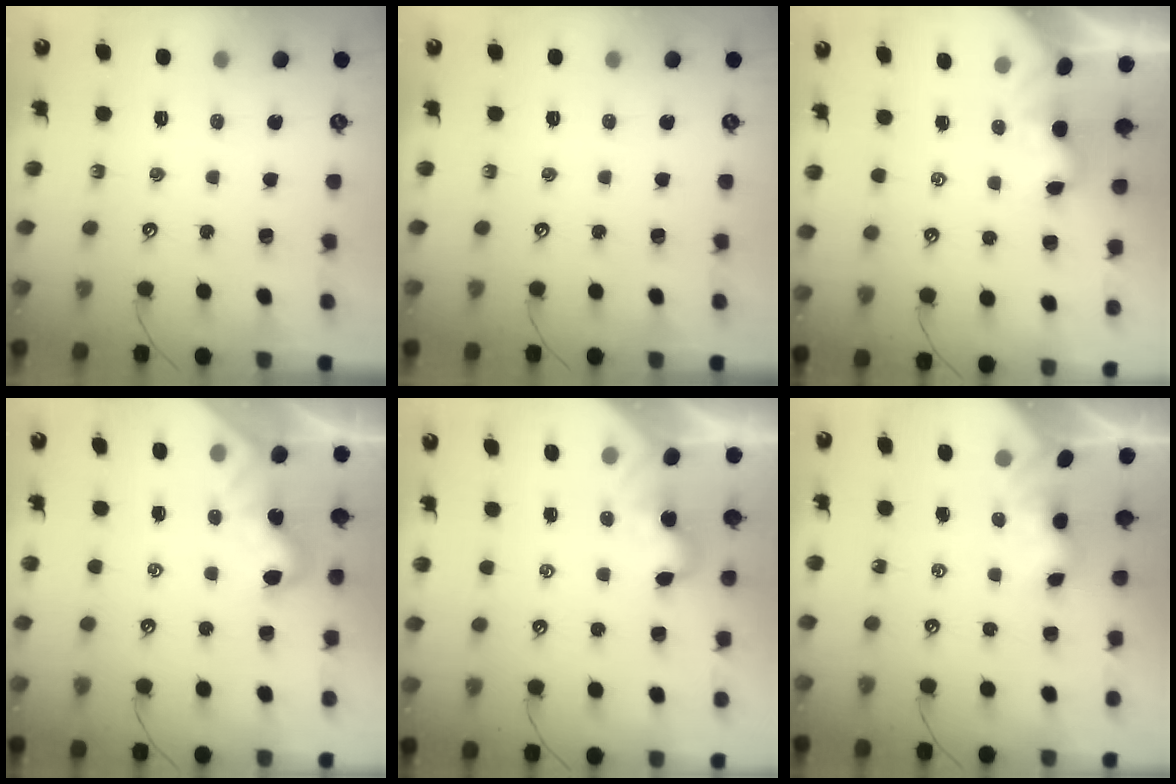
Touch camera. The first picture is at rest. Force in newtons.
{"total": 0.0}
{"total": 2.0, "press": 2.0, "slide": 0.5}
{"total": 1.8, "press": 1.8, "slide": 0.5}
{"total": 0.8, "press": 0.7, "slide": 0.5}
{"total": 3.0, "press": 2.9, "slide": 0.6}